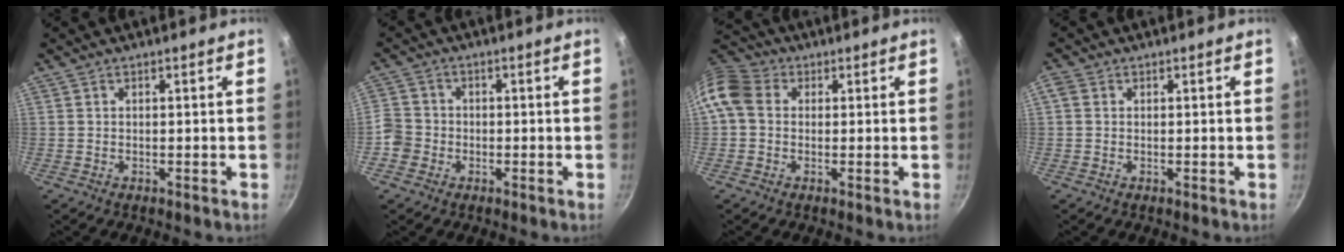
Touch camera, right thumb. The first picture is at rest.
{"total": 5.0, "force": [-1.9, 4.4, 1.4], "torque": [-0.010, 0.023, -0.044]}
{"total": 10.3, "force": [1.1, 8.4, 5.8], "torque": [-0.114, 0.024, 0.002]}
{"total": 1.6, "force": [0.3, 1.4, 0.9], "torque": [-0.018, 0.004, 0.002]}